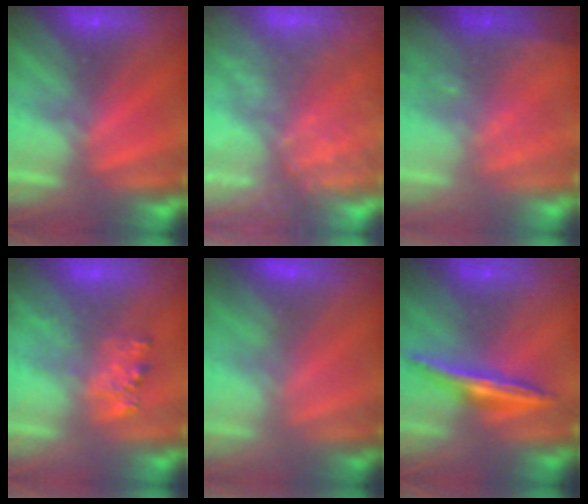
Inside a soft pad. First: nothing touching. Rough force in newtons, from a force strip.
{"total": 8.3}
{"total": 2.7}
{"total": 2.2}
{"total": 2.8}
{"total": 1.5}